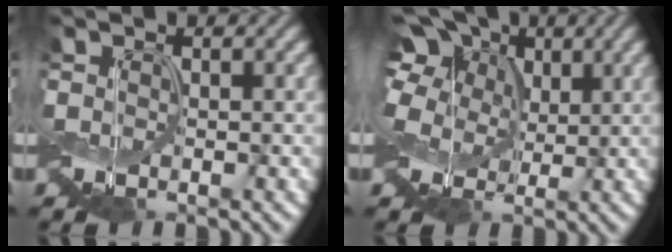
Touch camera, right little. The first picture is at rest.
{"total": 8.5, "force": [2.9, 6.2, 5.1], "torque": [-0.115, 0.031, 0.032]}